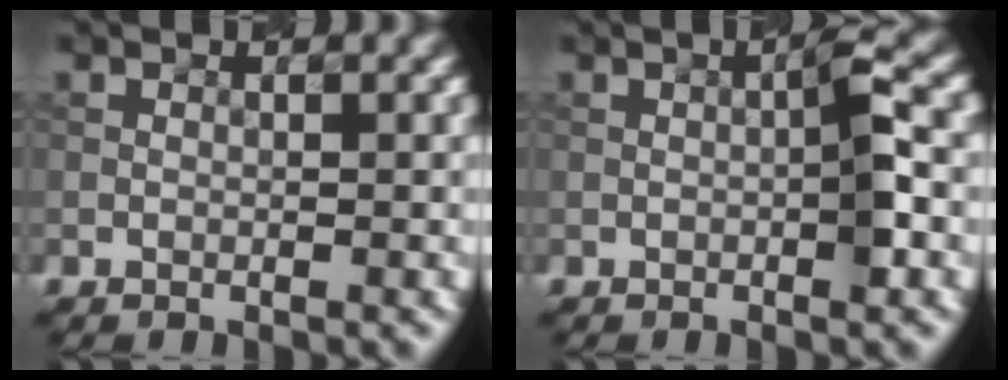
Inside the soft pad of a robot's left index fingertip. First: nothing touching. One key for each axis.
{"total": 2.9, "fx": -0.3, "fy": 0.2, "fz": 2.8, "tx": -0.044, "ty": 0.007, "tz": -0.007}